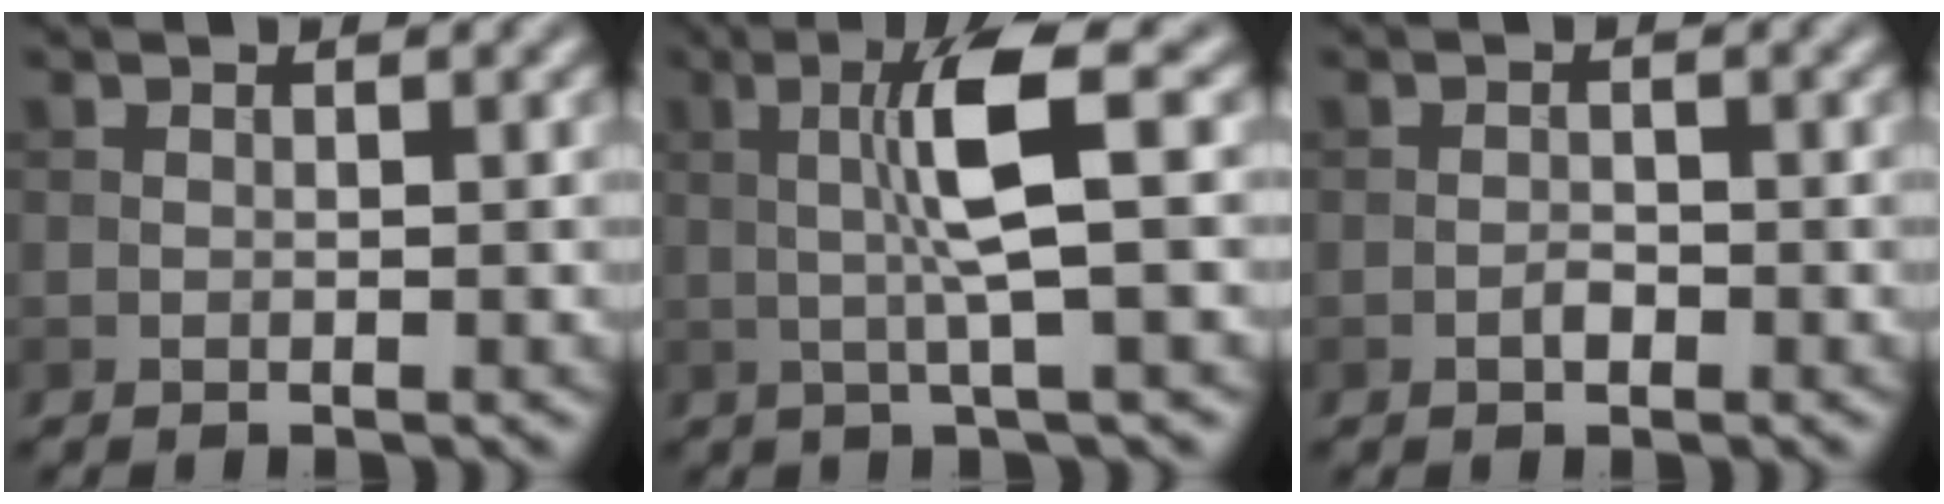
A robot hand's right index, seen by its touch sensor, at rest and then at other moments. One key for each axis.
{"total": 5.4, "fx": 0.6, "fy": 0.4, "fz": 5.3, "tx": -0.107, "ty": 0.006, "tz": 0.013}
{"total": 1.0, "fx": -0.5, "fy": 0.5, "fz": 0.7, "tx": -0.011, "ty": 0.002, "tz": -0.011}